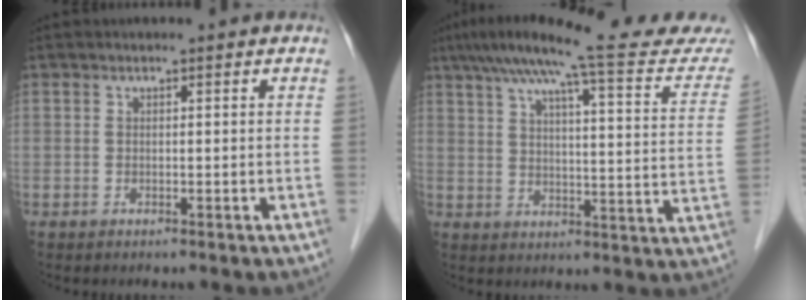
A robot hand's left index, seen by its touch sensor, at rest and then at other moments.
{"total": 22.3, "force": [19.9, 0.8, 10.1], "torque": [-0.153, -0.019, 0.253]}